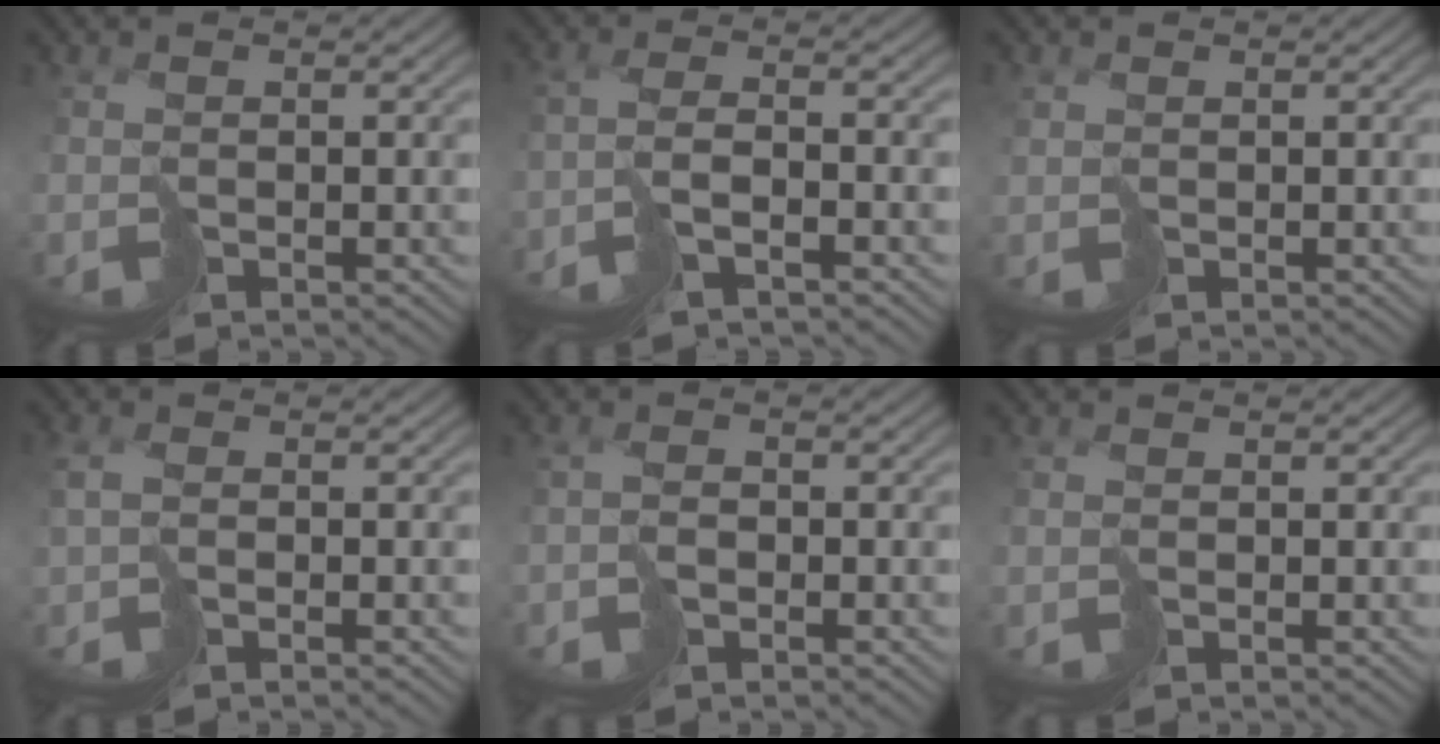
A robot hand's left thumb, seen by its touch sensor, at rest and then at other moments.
{"total": 3.1, "force": [-2.2, -0.3, 2.1], "torque": [-0.038, 0.011, -0.048]}
{"total": 1.1, "force": [0.4, 0.9, 0.4], "torque": [-0.021, 0.003, 0.005]}
{"total": 2.4, "force": [-0.4, 1.6, 1.8], "torque": [-0.040, 0.007, -0.008]}
{"total": 1.9, "force": [-1.1, 1.1, 1.1], "torque": [-0.012, 0.007, -0.021]}
{"total": 0.5, "force": [-0.2, 0.5, 0.1], "torque": [-0.005, 0.001, -0.005]}